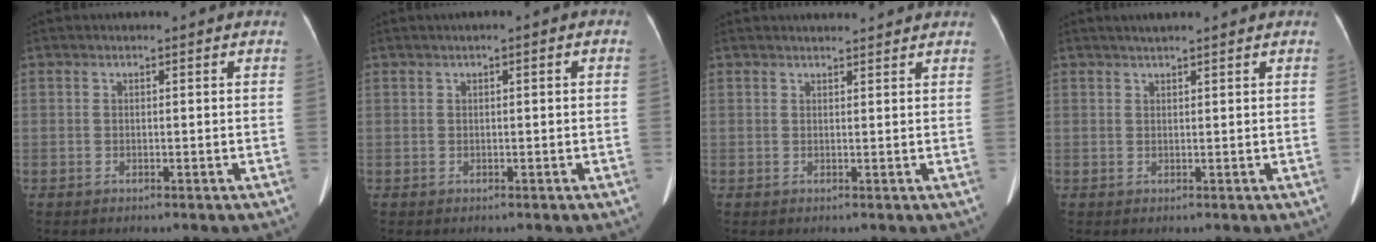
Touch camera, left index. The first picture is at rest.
{"total": 1.2, "force": [0.2, 0.1, 1.2], "torque": [-0.017, 0.001, -0.001]}
{"total": 3.8, "force": [3.7, 0.3, 0.8], "torque": [-0.014, 0.016, 0.046]}
{"total": 2.9, "force": [2.4, -0.1, 1.6], "torque": [-0.021, 0.019, 0.039]}